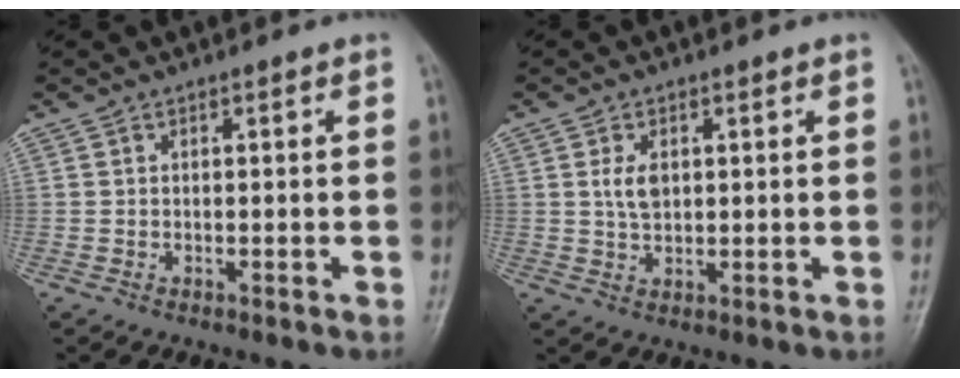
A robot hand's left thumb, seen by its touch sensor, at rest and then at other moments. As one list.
[{"total": 3.8, "force": [1.0, 2.3, 2.9], "torque": [-0.046, -0.003, 0.021]}]